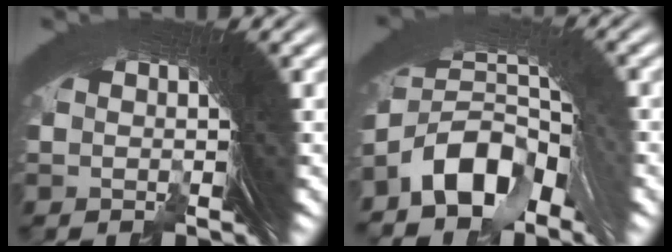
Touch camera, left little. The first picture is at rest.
{"total": 6.8, "force": [-0.5, 3.6, 5.8], "torque": [-0.124, -0.013, -0.002]}